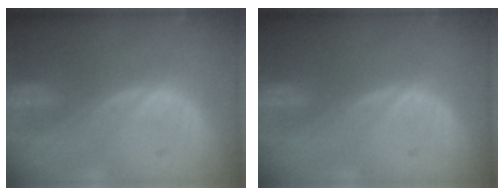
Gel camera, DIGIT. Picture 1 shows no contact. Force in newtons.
{"total": 0.0}